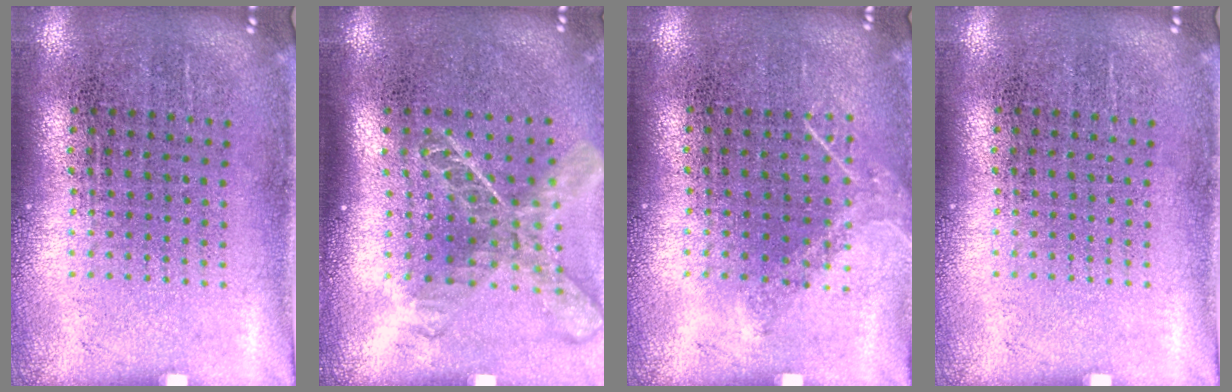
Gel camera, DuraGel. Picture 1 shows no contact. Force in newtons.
{"total": 1.8, "press": 1.4, "slide": 1.2}
{"total": 1.0, "press": 0.9, "slide": 0.3}
{"total": 0.0}